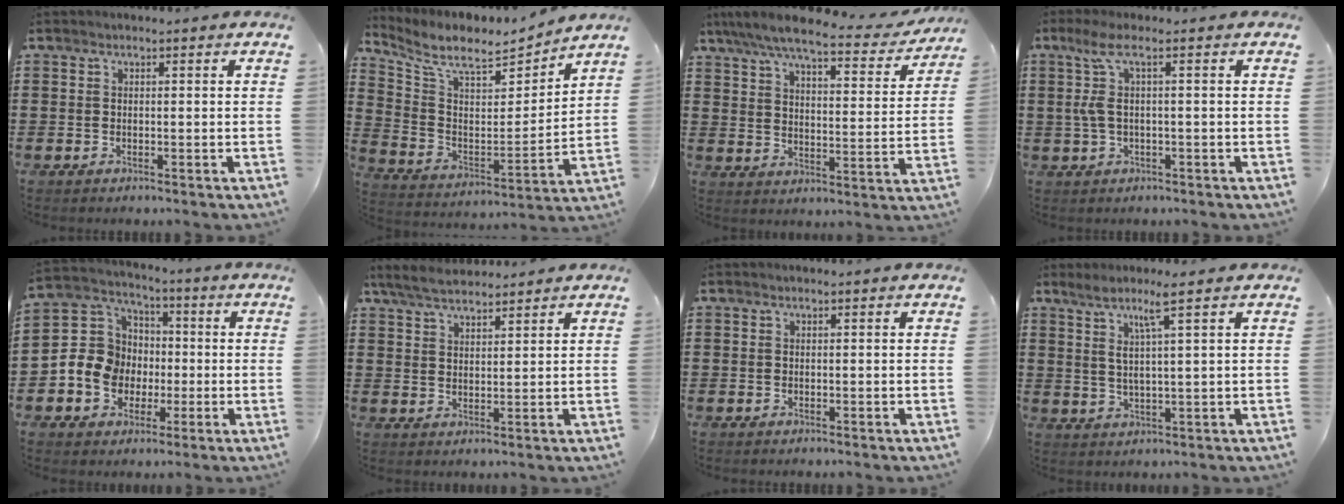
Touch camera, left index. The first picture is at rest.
{"total": 8.5, "force": [7.3, 2.4, 3.6], "torque": [-0.107, -0.047, 0.122]}
{"total": 7.8, "force": [6.7, 0.8, 3.9], "torque": [-0.103, -0.032, 0.115]}
{"total": 4.5, "force": [0.2, 0.7, 4.5], "torque": [-0.109, -0.005, -0.008]}
{"total": 9.0, "force": [-1.3, 8.5, 2.8], "torque": [-0.104, 0.016, -0.026]}
{"total": 4.6, "force": [4.1, 1.1, 1.7], "torque": [-0.047, -0.004, 0.076]}
{"total": 0.0}
{"total": 4.7, "force": [2.4, -0.5, 4.0], "torque": [-0.085, -0.001, 0.037]}